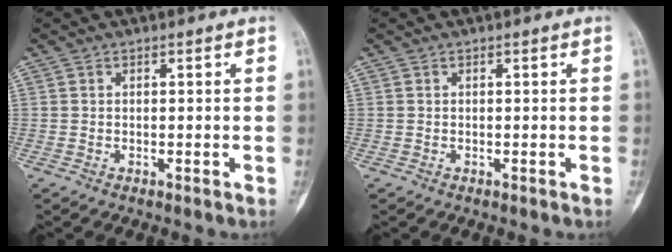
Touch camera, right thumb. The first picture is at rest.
{"total": 0.0}